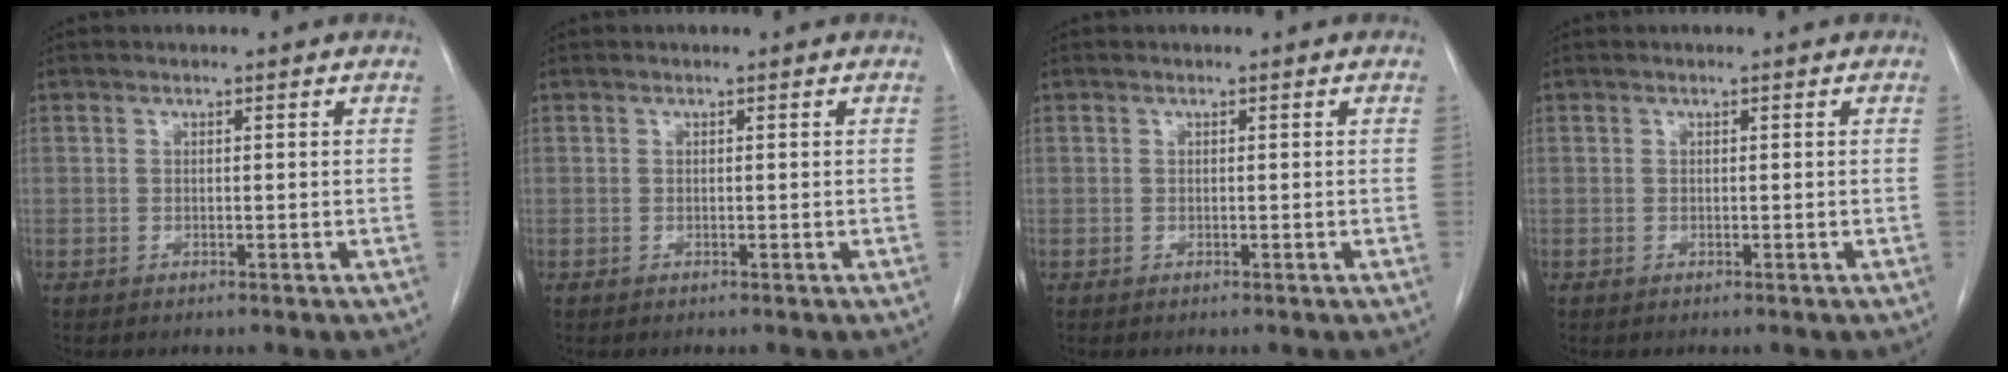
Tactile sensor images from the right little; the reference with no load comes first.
{"total": 0.0}
{"total": 0.0}
{"total": 0.0}